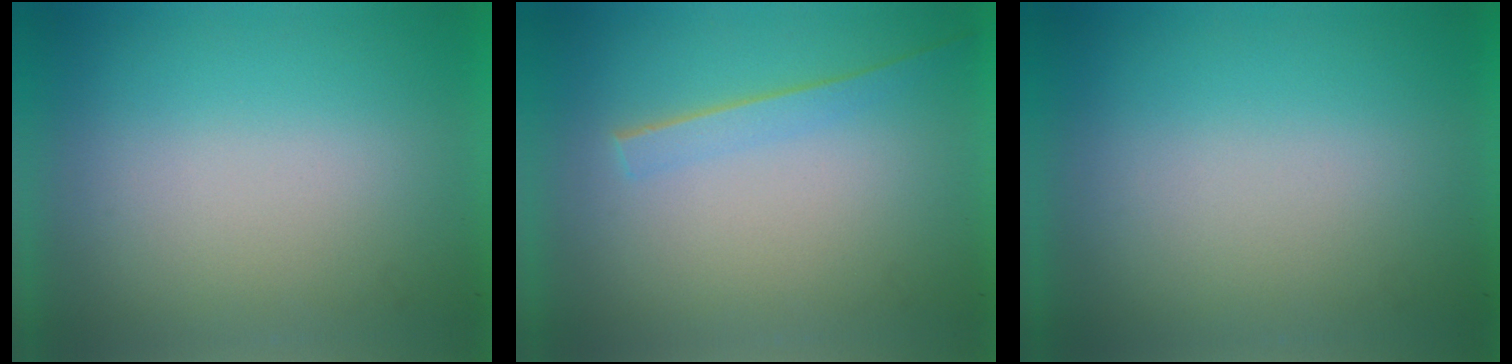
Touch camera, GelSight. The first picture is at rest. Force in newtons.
{"total": 1.5}
{"total": 0.0}